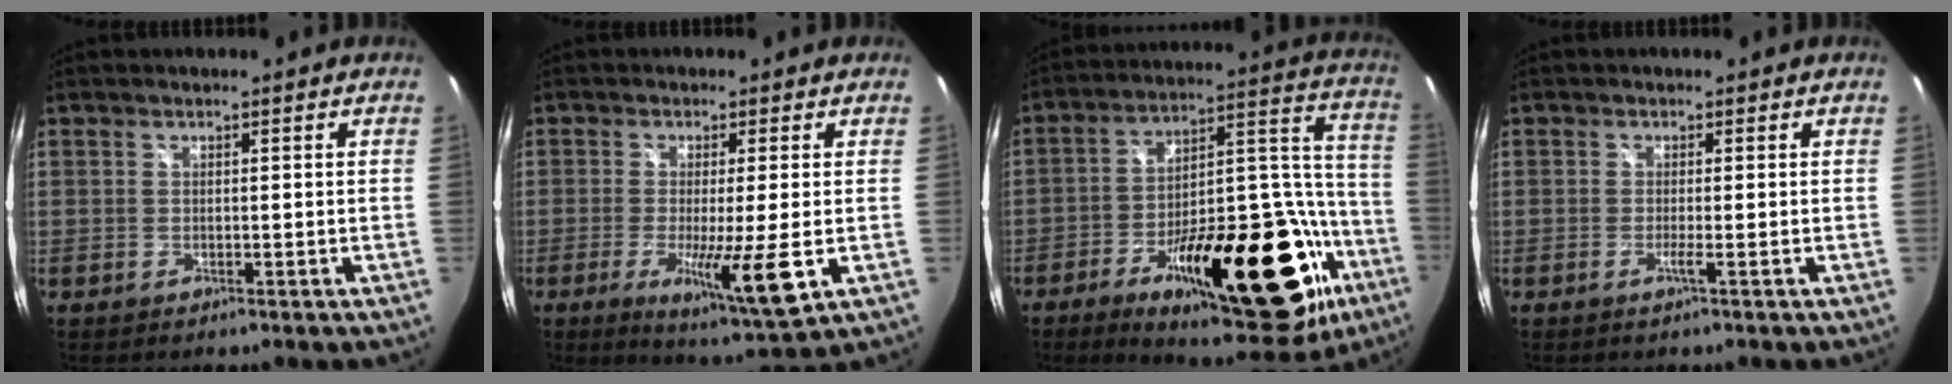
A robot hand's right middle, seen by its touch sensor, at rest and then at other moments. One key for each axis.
{"total": 10.7, "fx": -2.8, "fy": 0.2, "fz": 10.3, "tx": -0.189, "ty": -0.032, "tz": -0.049}
{"total": 33.7, "fx": -16.4, "fy": 13.2, "fz": 26.4, "tx": -0.379, "ty": 0.030, "tz": -0.237}
{"total": 1.0, "fx": -0.4, "fy": -0.4, "fz": 0.8, "tx": -0.010, "ty": -0.006, "tz": -0.011}